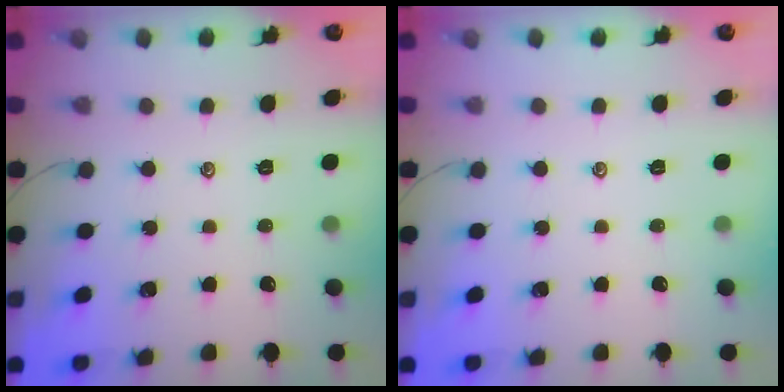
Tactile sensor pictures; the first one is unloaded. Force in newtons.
{"total": 0.0}